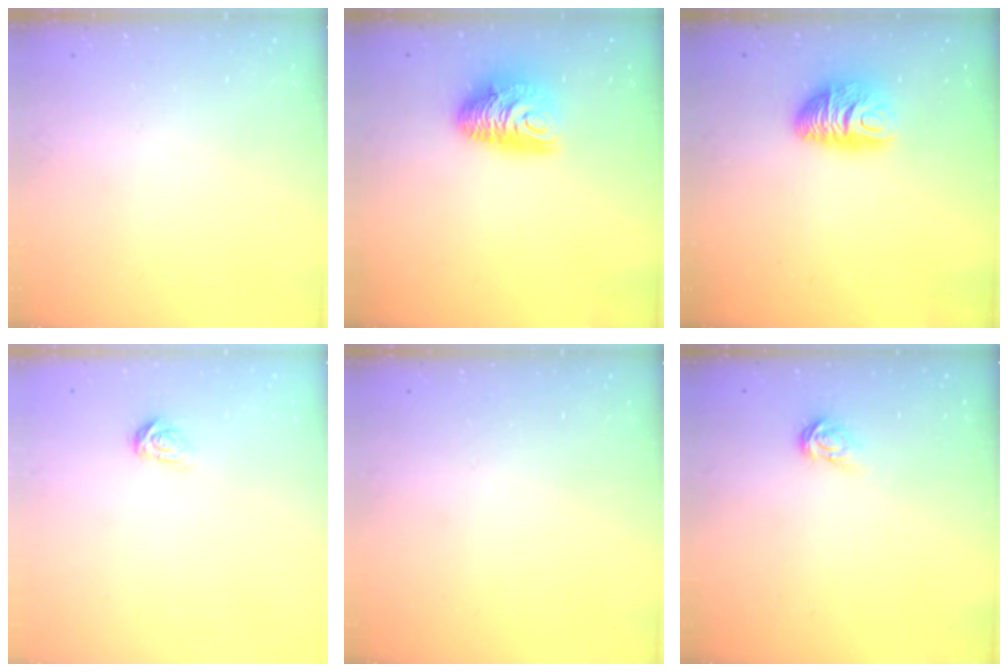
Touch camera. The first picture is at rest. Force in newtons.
{"total": 10.0, "press": 10.0, "slide": 0.6}
{"total": 9.0, "press": 9.0, "slide": 0.5}
{"total": 3.4, "press": 3.4, "slide": 0.4}
{"total": 0.0}
{"total": 3.3, "press": 3.3, "slide": 0.1}